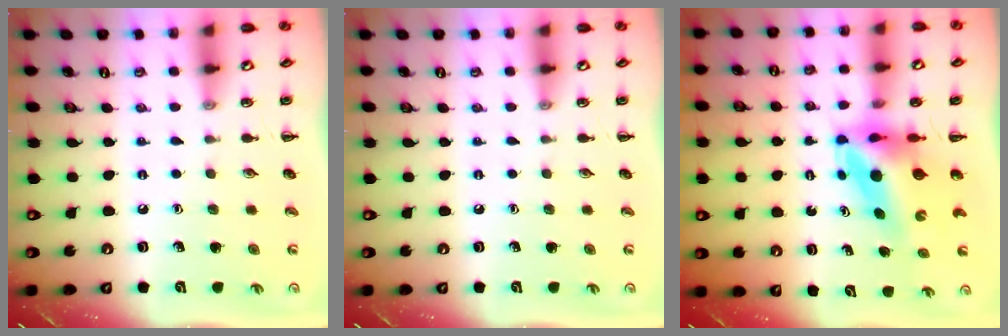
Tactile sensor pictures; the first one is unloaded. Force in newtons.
{"total": 0.0}
{"total": 6.5, "press": 6.2, "slide": 2.0}